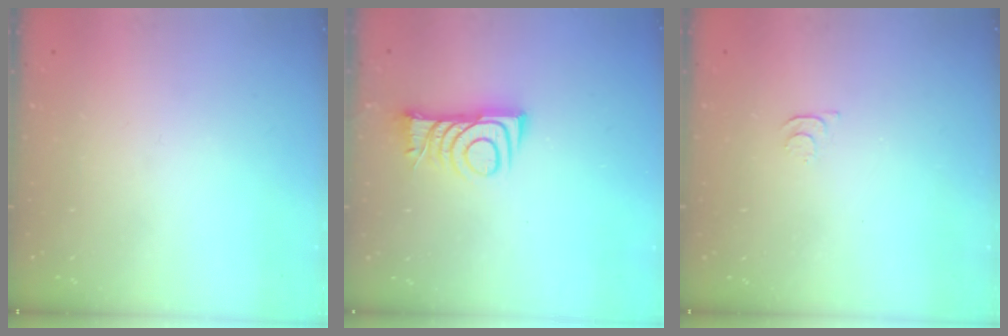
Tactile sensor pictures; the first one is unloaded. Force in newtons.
{"total": 8.8, "press": 8.8, "slide": 0.6}
{"total": 3.6, "press": 3.5, "slide": 0.8}